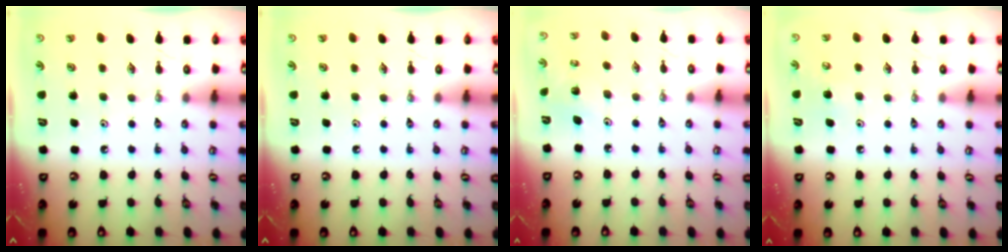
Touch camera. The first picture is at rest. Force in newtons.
{"total": 0.0}
{"total": 2.2, "press": 2.2, "slide": 0.2}
{"total": 6.0, "press": 5.9, "slide": 0.7}